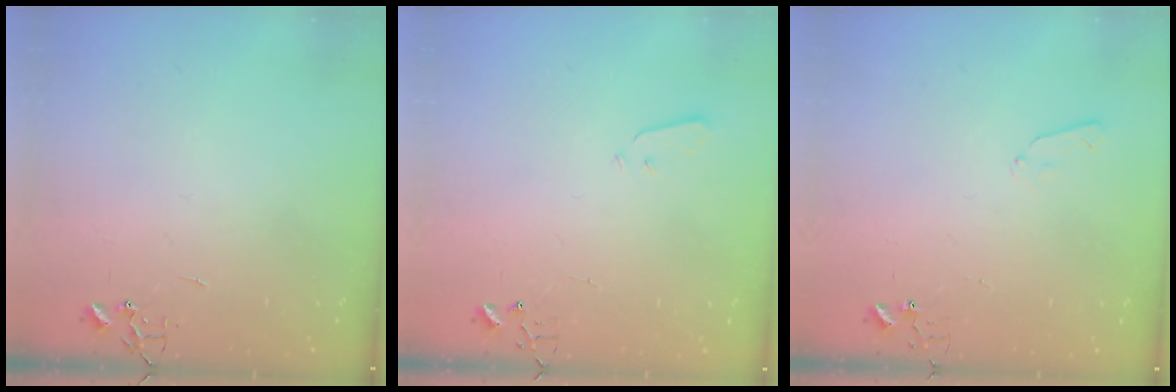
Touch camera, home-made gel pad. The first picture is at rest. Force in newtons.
{"total": 2.9, "press": 2.9, "slide": 0.1}
{"total": 3.7, "press": 3.6, "slide": 0.5}